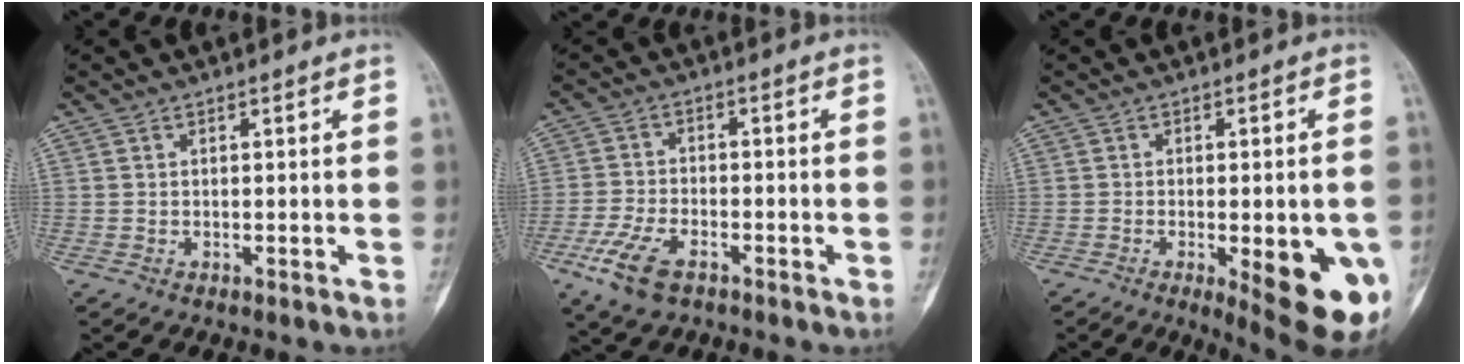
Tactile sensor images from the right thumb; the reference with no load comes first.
{"total": 8.7, "force": [-4.7, 4.5, 5.8], "torque": [-0.121, 0.008, -0.090]}
{"total": 15.5, "force": [-4.8, 5.2, 13.8], "torque": [-0.129, -0.001, -0.044]}